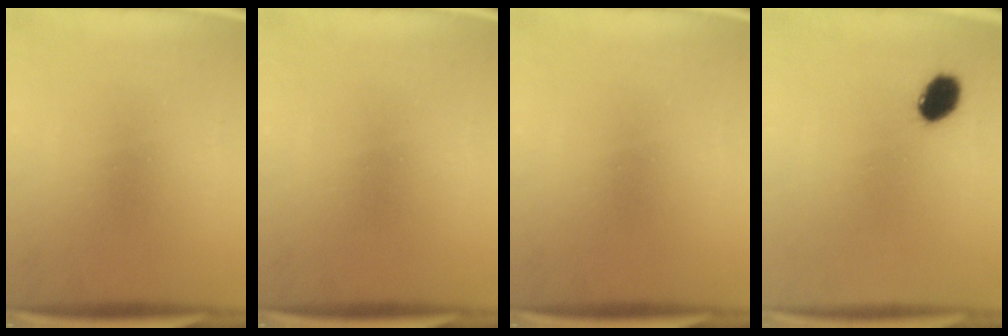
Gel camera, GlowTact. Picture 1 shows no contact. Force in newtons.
{"total": 0.0}
{"total": 0.0}
{"total": 6.2}